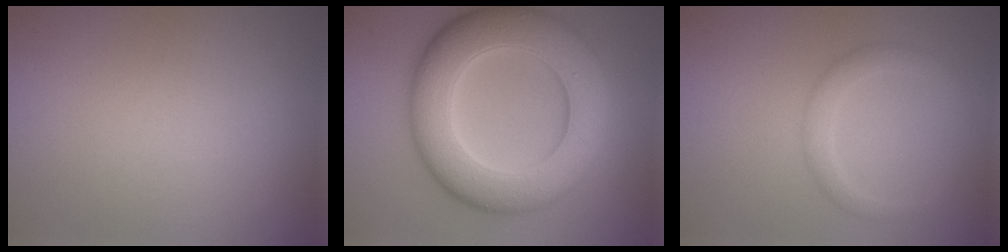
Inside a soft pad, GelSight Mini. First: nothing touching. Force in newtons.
{"total": 11.8, "press": 11.8, "slide": 0.3}
{"total": 1.9, "press": 1.9, "slide": 0.0}